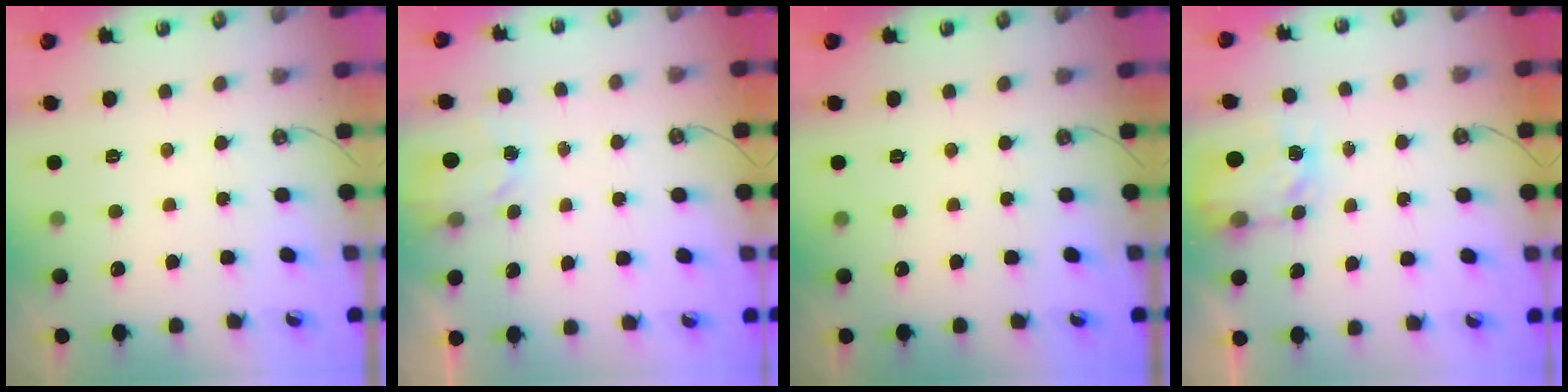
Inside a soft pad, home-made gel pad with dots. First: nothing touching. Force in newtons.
{"total": 2.1, "press": 2.1, "slide": 0.4}
{"total": 0.0}
{"total": 4.0, "press": 3.9, "slide": 0.6}